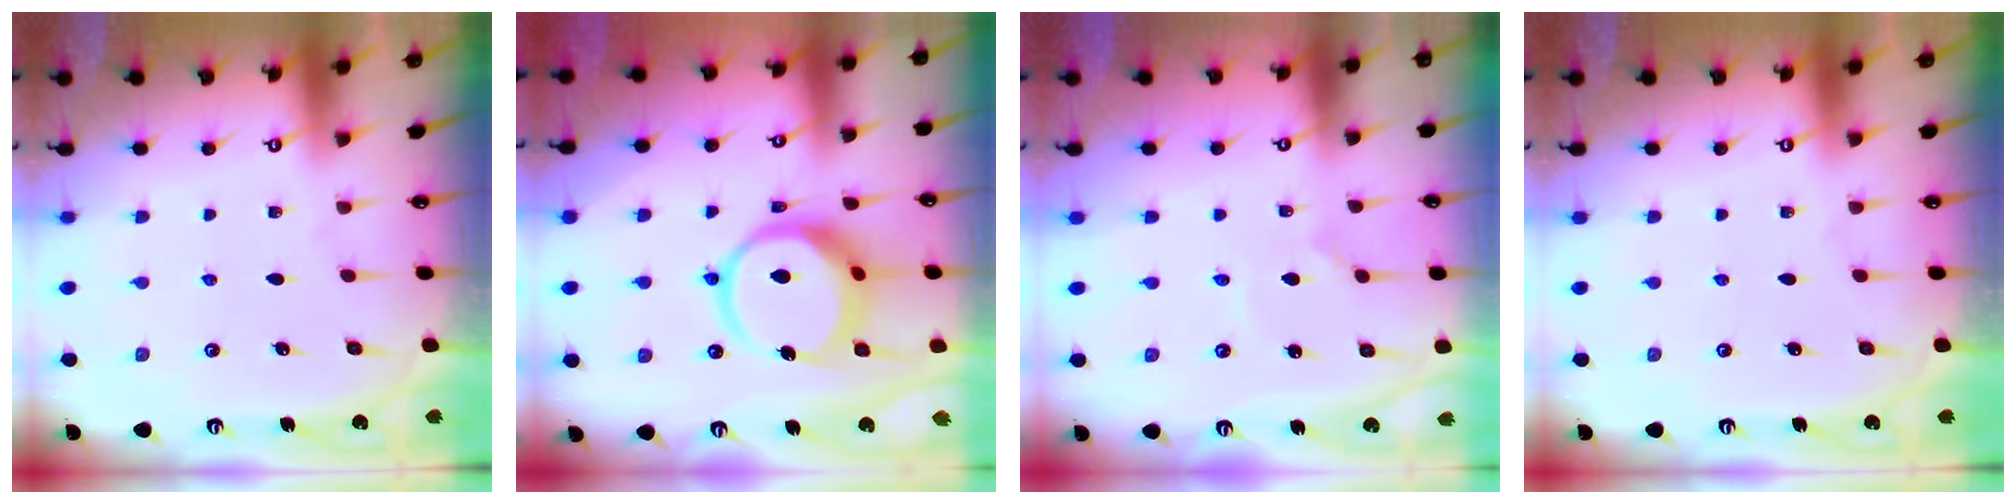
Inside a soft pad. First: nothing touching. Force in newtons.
{"total": 13.7, "press": 13.6, "slide": 1.6}
{"total": 2.1, "press": 2.1, "slide": 0.1}
{"total": 0.0}